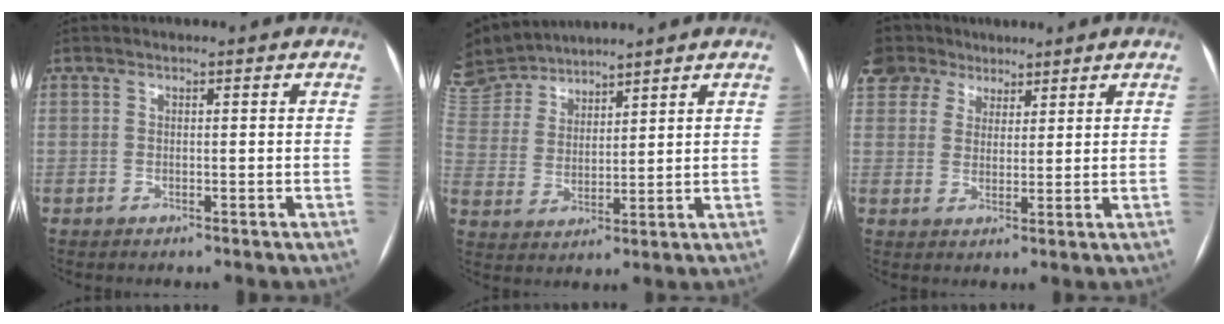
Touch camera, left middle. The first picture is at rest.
{"total": 13.4, "force": [12.2, 4.1, 3.4], "torque": [-0.102, 0.028, 0.257]}
{"total": 7.8, "force": [5.6, 5.2, 1.3], "torque": [-0.031, 0.027, 0.106]}